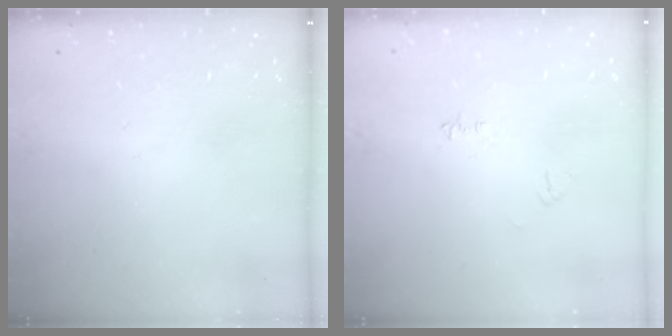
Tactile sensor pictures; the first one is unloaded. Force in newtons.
{"total": 5.3, "press": 5.3, "slide": 0.6}